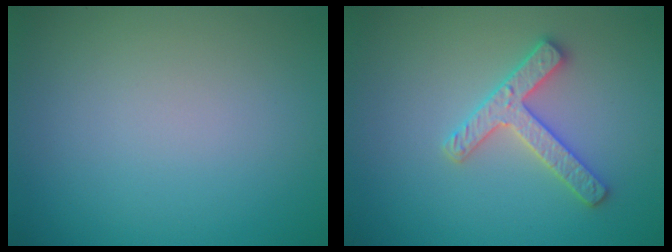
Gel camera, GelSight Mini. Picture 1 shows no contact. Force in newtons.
{"total": 2.9, "press": 2.9, "slide": 0.5}